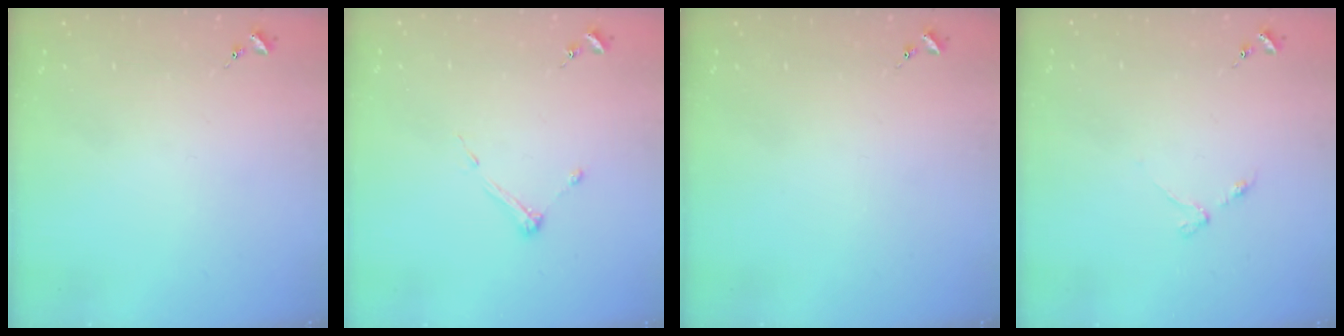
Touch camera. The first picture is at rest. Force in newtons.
{"total": 4.4, "press": 4.3, "slide": 0.5}
{"total": 0.0}
{"total": 3.2, "press": 3.1, "slide": 0.5}